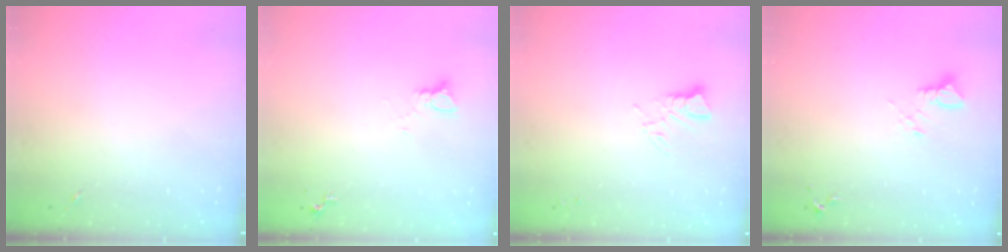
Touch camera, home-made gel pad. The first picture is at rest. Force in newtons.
{"total": 2.2, "press": 2.2, "slide": 0.1}
{"total": 3.8, "press": 3.8, "slide": 0.3}
{"total": 3.4, "press": 3.4, "slide": 0.2}